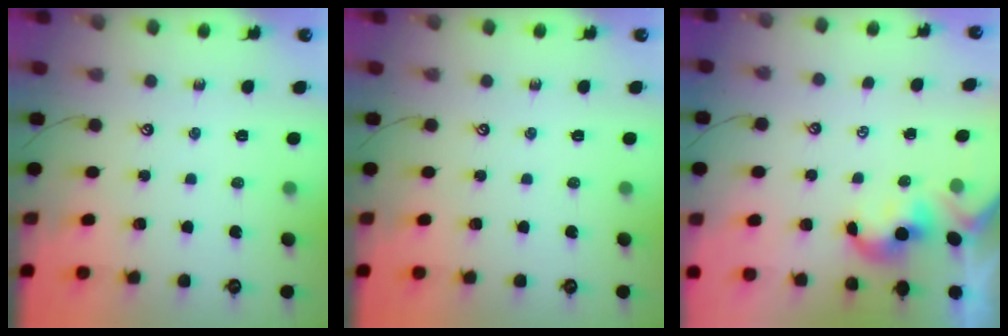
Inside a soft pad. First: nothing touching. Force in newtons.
{"total": 0.0}
{"total": 0.0}